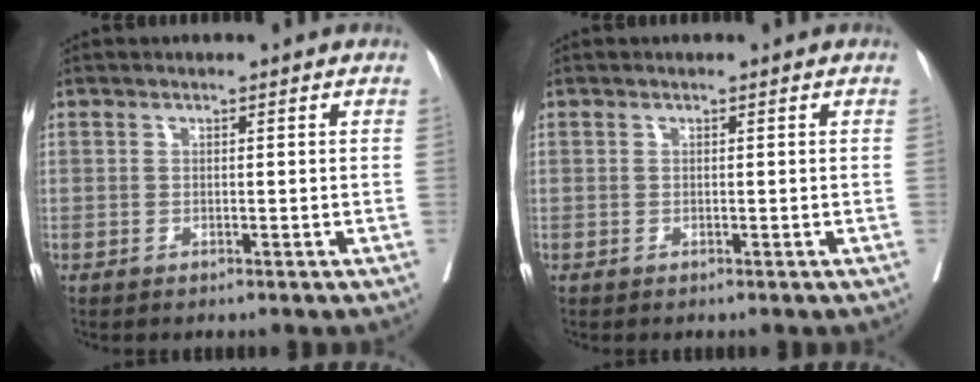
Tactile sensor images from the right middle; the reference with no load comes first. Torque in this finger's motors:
{"motor_torque": [0.01, -0.01, 0.00, 0.00]}